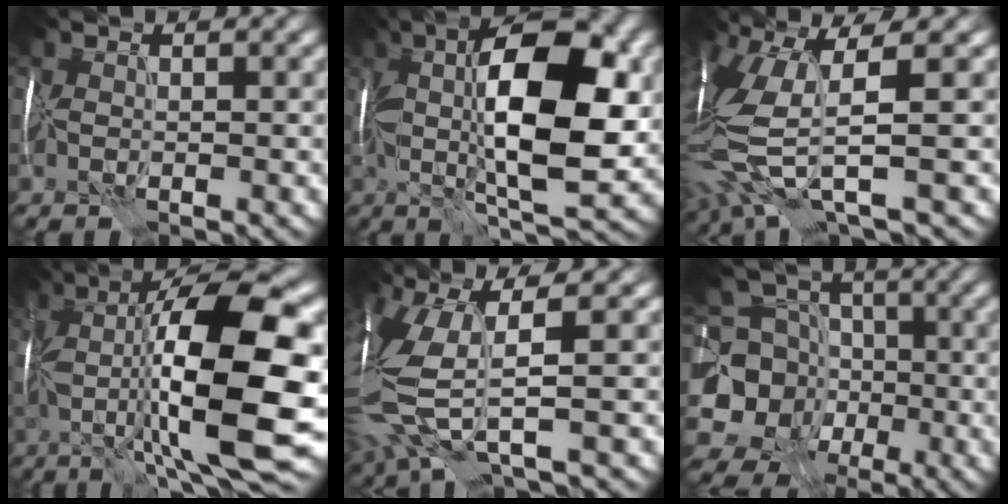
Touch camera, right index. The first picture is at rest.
{"total": 13.3, "force": [1.7, 4.8, 12.3], "torque": [-0.199, 0.008, 0.029]}
{"total": 10.6, "force": [-1.0, 3.5, 10.0], "torque": [-0.247, -0.021, -0.010]}
{"total": 15.7, "force": [-0.8, 3.7, 15.2], "torque": [-0.243, 0.020, -0.009]}
{"total": 9.5, "force": [-0.6, 3.4, 8.8], "torque": [-0.231, -0.020, -0.004]}
{"total": 12.3, "force": [-2.5, 10.7, 5.5], "torque": [-0.133, -0.012, -0.057]}